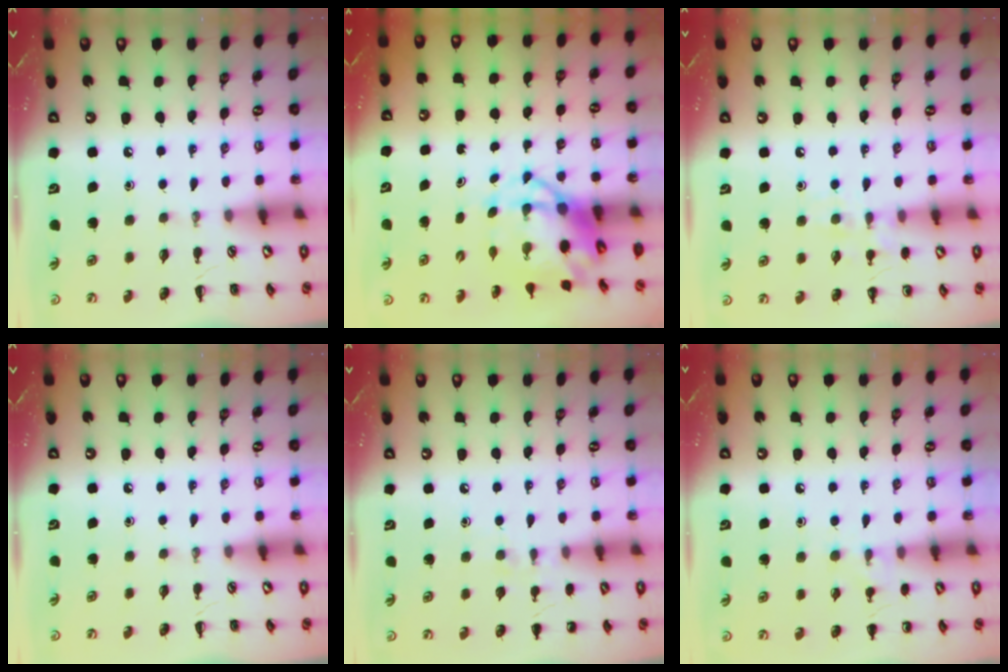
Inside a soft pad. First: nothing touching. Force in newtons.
{"total": 6.6, "press": 6.4, "slide": 1.6}
{"total": 7.4, "press": 7.3, "slide": 1.0}
{"total": 0.0}
{"total": 6.2, "press": 6.0, "slide": 1.7}
{"total": 7.7, "press": 7.3, "slide": 2.2}